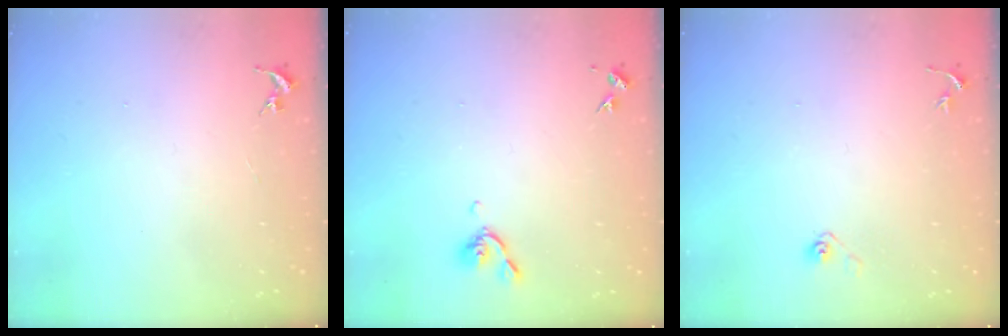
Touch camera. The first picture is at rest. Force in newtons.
{"total": 5.6, "press": 5.5, "slide": 1.0}
{"total": 3.6, "press": 3.0, "slide": 2.1}